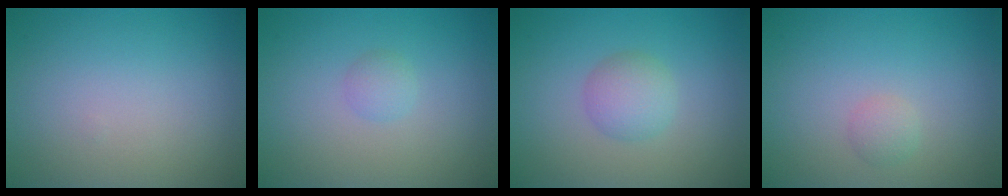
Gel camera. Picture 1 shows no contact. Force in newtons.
{"total": 1.0, "press": 1.0, "slide": 0.1}
{"total": 2.4, "press": 2.4, "slide": 0.1}
{"total": 1.0, "press": 1.0, "slide": 0.0}